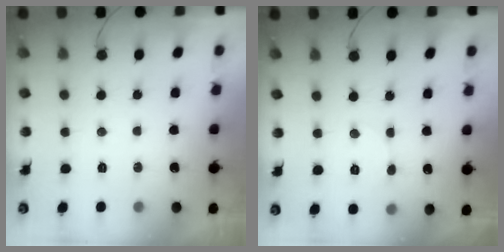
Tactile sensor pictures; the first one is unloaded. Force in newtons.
{"total": 1.9, "press": 1.9, "slide": 0.2}